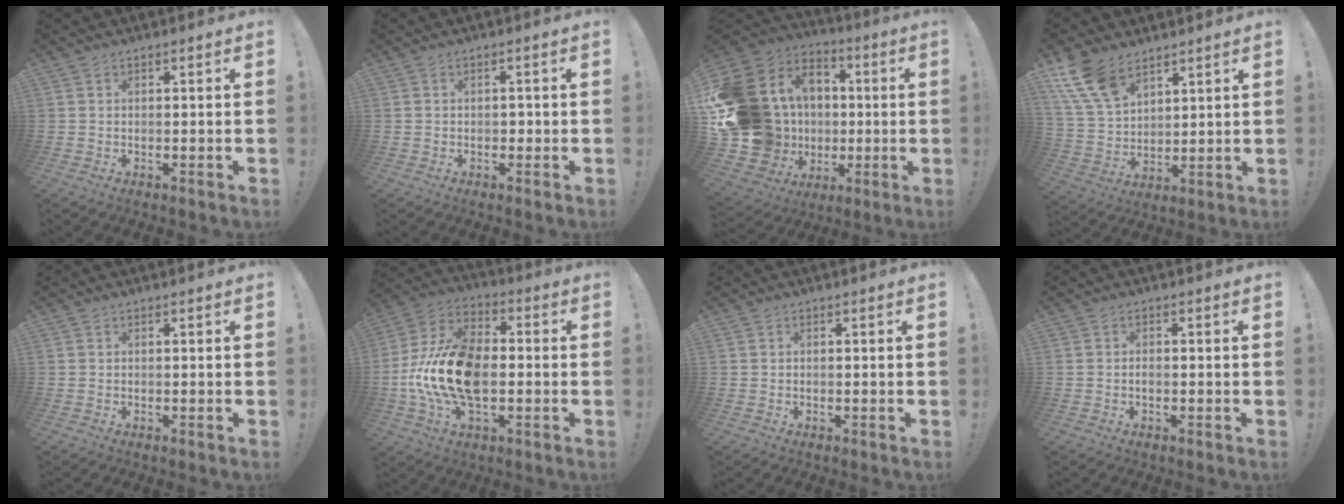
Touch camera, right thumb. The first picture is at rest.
{"total": 1.2, "force": [-0.5, 1.0, 0.5], "torque": [-0.008, 0.004, -0.010]}
{"total": 24.6, "force": [0.2, 21.3, 12.3], "torque": [-0.240, -0.012, 0.085]}
{"total": 13.2, "force": [8.6, 7.1, 7.0], "torque": [-0.164, -0.040, 0.168]}
{"total": 0.0}
{"total": 19.5, "force": [-3.3, 11.8, 15.2], "torque": [-0.288, 0.025, -0.049]}
{"total": 0.0}
{"total": 1.1, "force": [-0.5, 0.5, 0.8], "torque": [-0.024, 0.005, -0.007]}